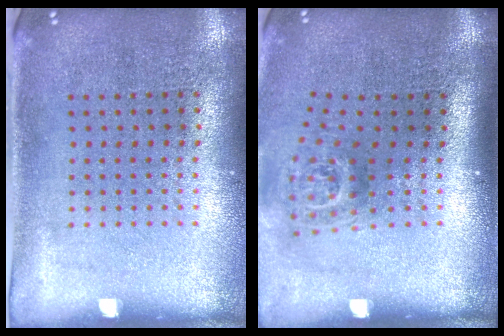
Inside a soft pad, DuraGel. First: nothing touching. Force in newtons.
{"total": 1.8, "press": 1.2, "slide": 1.3}